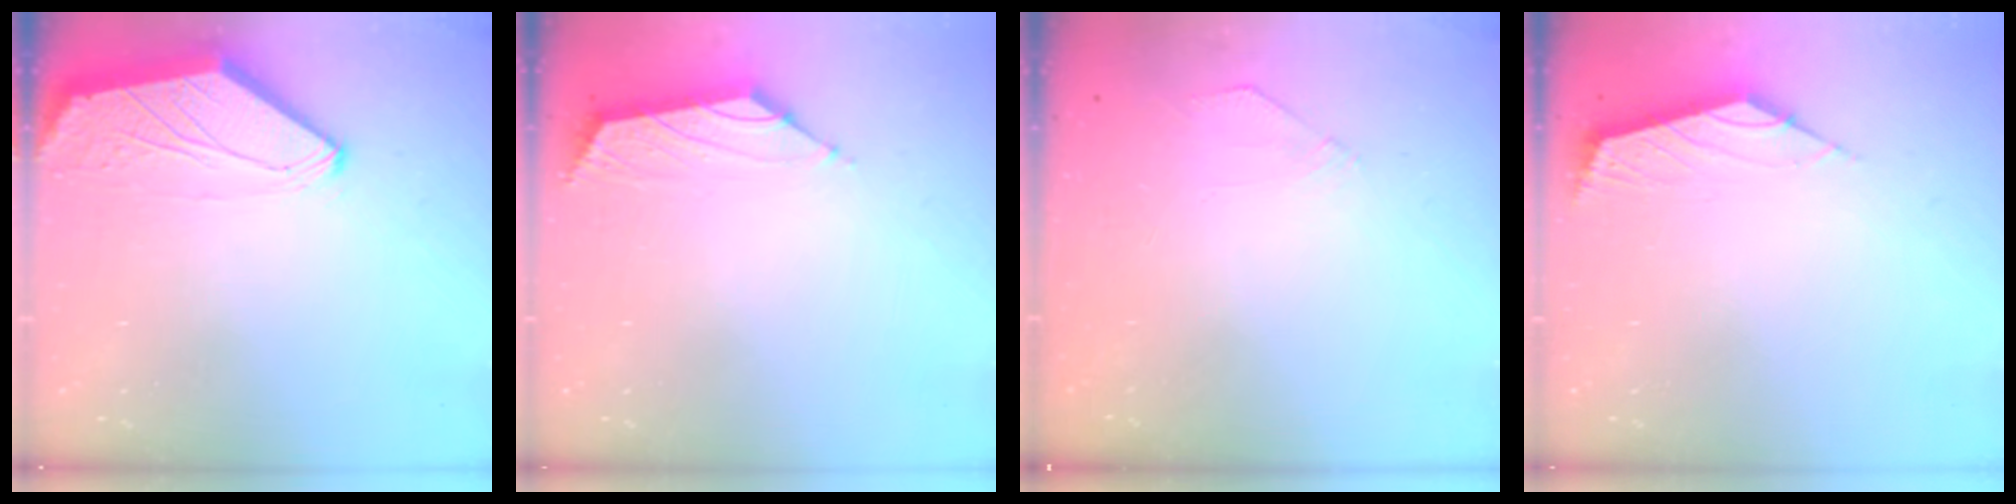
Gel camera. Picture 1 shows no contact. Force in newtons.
{"total": 1.7, "press": 1.6, "slide": 0.7}
{"total": 3.5, "press": 3.5, "slide": 0.5}
{"total": 2.5, "press": 2.4, "slide": 0.6}